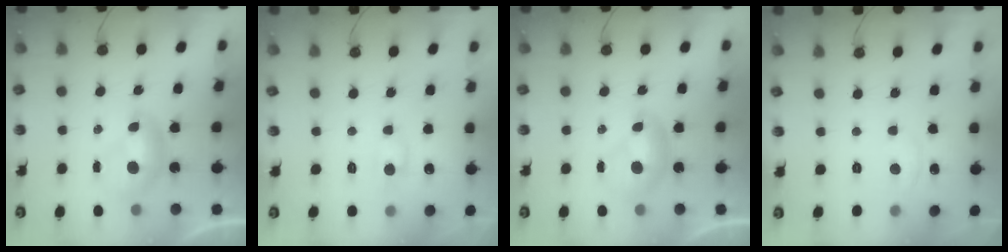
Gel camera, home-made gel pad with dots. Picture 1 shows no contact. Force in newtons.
{"total": 1.0, "press": 0.9, "slide": 0.5}
{"total": 0.0}
{"total": 1.7, "press": 1.6, "slide": 0.6}